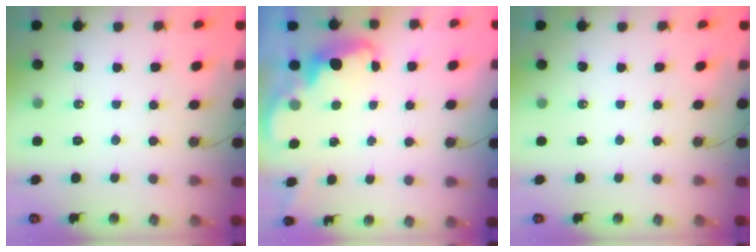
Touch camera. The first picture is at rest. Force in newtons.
{"total": 2.8, "press": 2.7, "slide": 0.8}
{"total": 0.0}